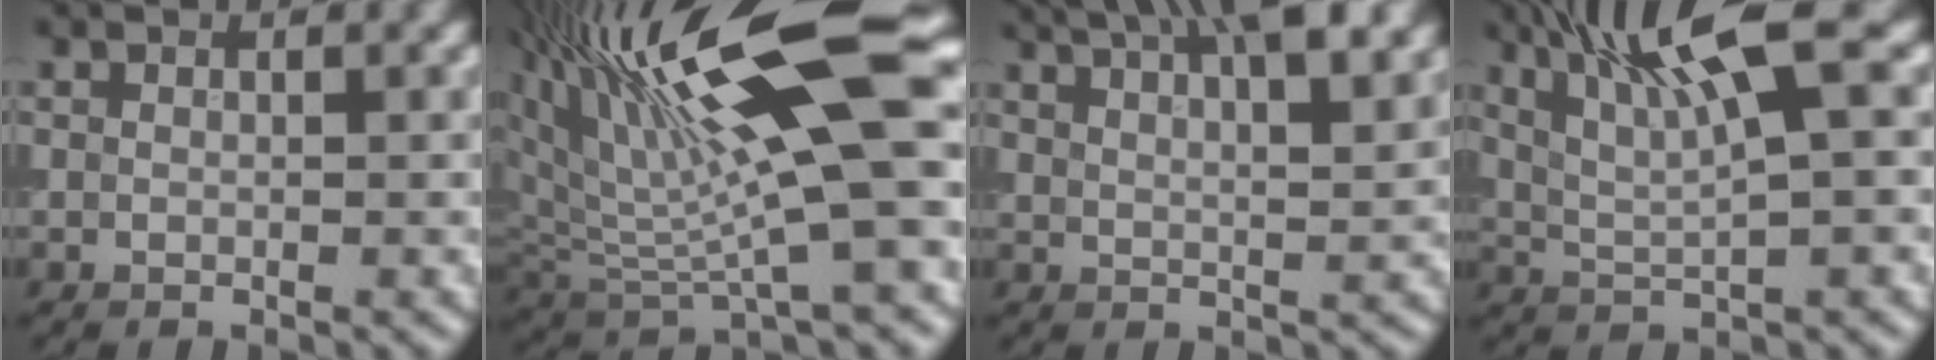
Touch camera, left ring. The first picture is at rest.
{"total": 13.4, "force": [4.3, 3.8, 12.2], "torque": [-0.204, 0.010, 0.069]}
{"total": 8.2, "force": [5.4, 2.4, 5.7], "torque": [-0.055, 0.034, 0.054]}
{"total": 7.7, "force": [3.4, 1.3, 6.8], "torque": [-0.120, 0.012, 0.066]}